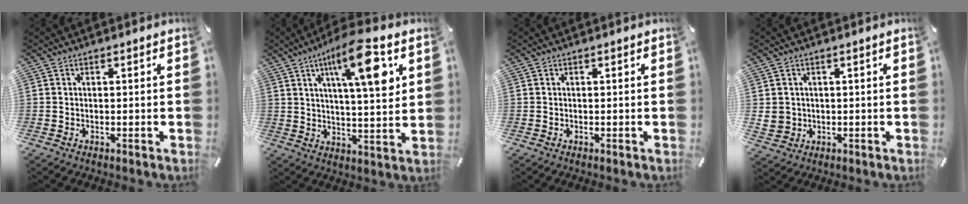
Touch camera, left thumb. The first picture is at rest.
{"total": 15.1, "force": [7.0, 3.8, 12.9], "torque": [-0.199, -0.022, 0.104]}
{"total": 0.0}
{"total": 3.7, "force": [0.6, 3.5, 0.7], "torque": [-0.027, 0.003, 0.011]}